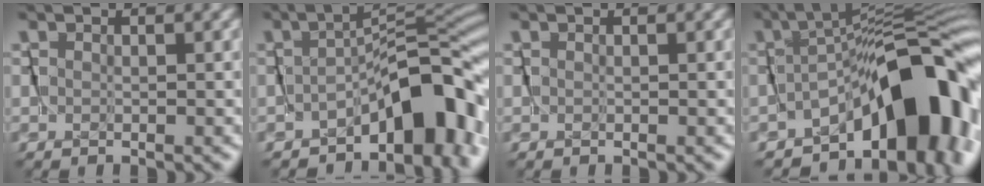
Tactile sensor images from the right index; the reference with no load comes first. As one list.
[{"total": 6.3, "force": [-4.2, 1.9, 4.3], "torque": [-0.039, 0.012, -0.071]}, {"total": 0.0}, {"total": 12.3, "force": [-5.8, 5.0, 9.6], "torque": [-0.119, 0.003, -0.087]}]